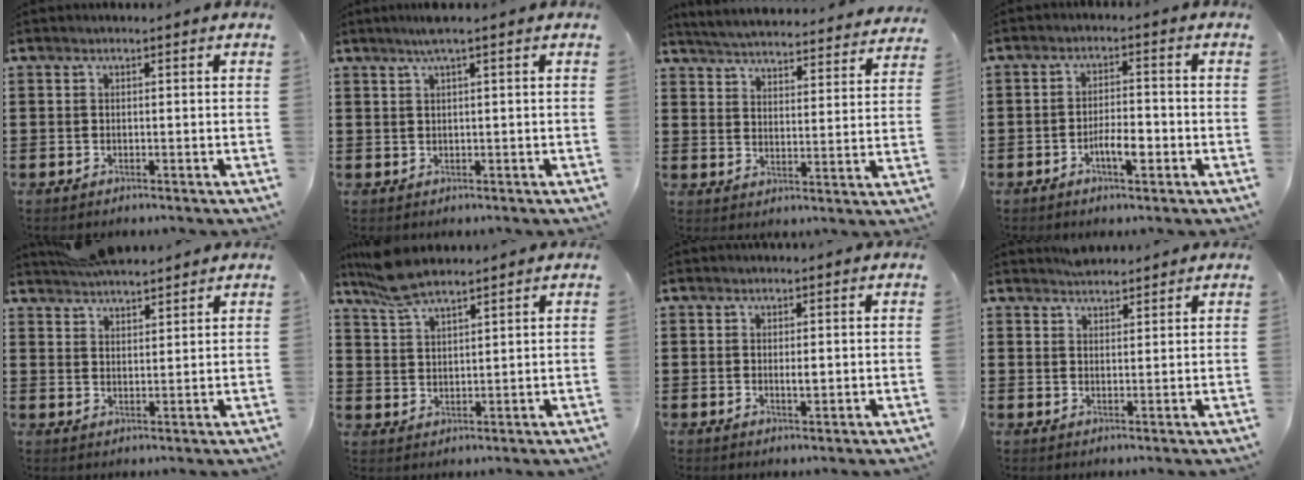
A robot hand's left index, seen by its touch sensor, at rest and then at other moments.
{"total": 2.2, "force": [1.3, -0.2, 1.7], "torque": [-0.035, 0.001, 0.023]}
{"total": 4.6, "force": [4.5, -0.4, 0.3], "torque": [-0.030, -0.037, 0.076]}
{"total": 4.3, "force": [-1.8, 1.6, 3.5], "torque": [-0.060, 0.008, -0.031]}
{"total": 4.8, "force": [4.6, 0.9, 1.0], "torque": [-0.032, -0.003, 0.089]}
{"total": 6.3, "force": [5.3, 1.7, 3.0], "torque": [-0.073, -0.006, 0.099]}
{"total": 1.5, "force": [0.1, 0.5, 1.4], "torque": [-0.027, 0.001, 0.002]}
{"total": 2.6, "force": [2.5, 0.8, -0.4], "torque": [0.001, 0.001, 0.050]}